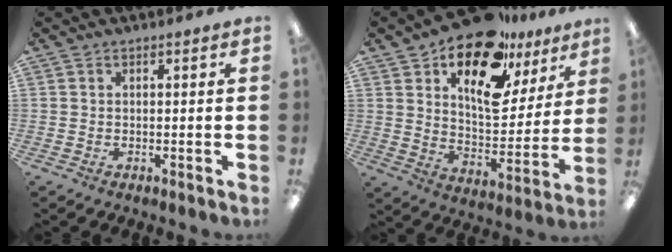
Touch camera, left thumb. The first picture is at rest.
{"total": 19.9, "force": [13.1, 9.5, 11.5], "torque": [-0.178, -0.079, 0.225]}